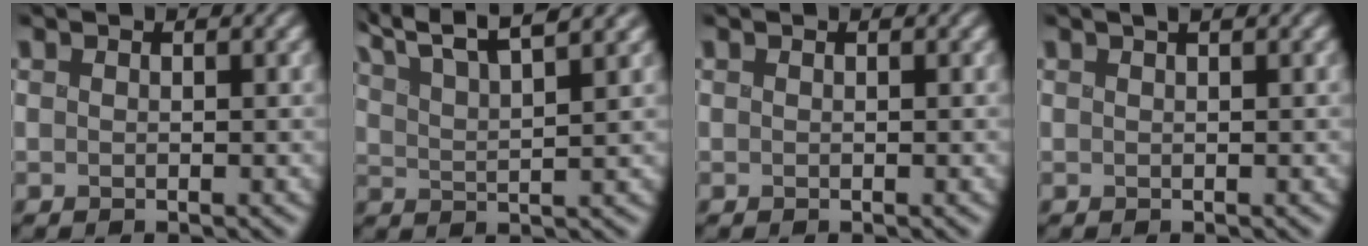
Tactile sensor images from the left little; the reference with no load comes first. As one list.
[{"total": 7.1, "force": [5.4, 1.5, 4.4], "torque": [-0.084, 0.018, 0.062]}, {"total": 0.0}, {"total": 1.9, "force": [1.2, 0.6, 1.3], "torque": [-0.001, 0.008, 0.002]}]